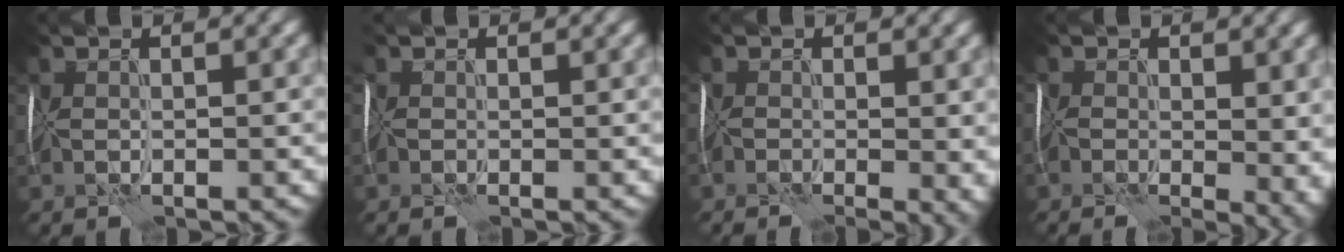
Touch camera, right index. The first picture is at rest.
{"total": 1.0, "force": [0.2, 0.6, 0.8], "torque": [-0.017, 0.002, -0.008]}
{"total": 6.7, "force": [-1.7, 3.3, 5.6], "torque": [-0.081, -0.005, -0.016]}
{"total": 9.3, "force": [-1.5, 5.1, 7.7], "torque": [-0.112, -0.004, -0.002]}